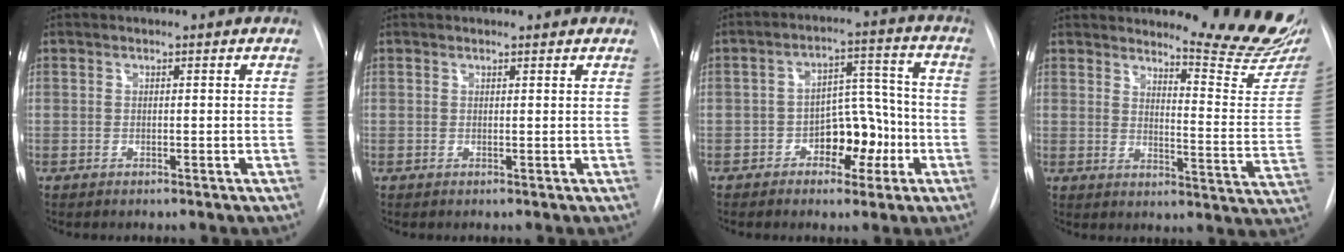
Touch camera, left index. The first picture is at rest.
{"total": 2.1, "force": [2.1, 0.3, 0.4], "torque": [-0.012, 0.014, 0.021]}
{"total": 6.5, "force": [-3.0, 3.8, 4.4], "torque": [-0.058, 0.027, -0.047]}
{"total": 15.0, "force": [14.4, -0.4, 4.3], "torque": [-0.054, -0.123, 0.164]}